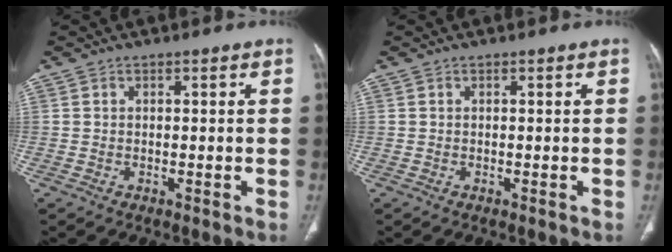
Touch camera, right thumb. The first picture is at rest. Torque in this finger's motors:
{"motor_torque": [0.09, 0.09, -0.01, 0.01, 0.02]}